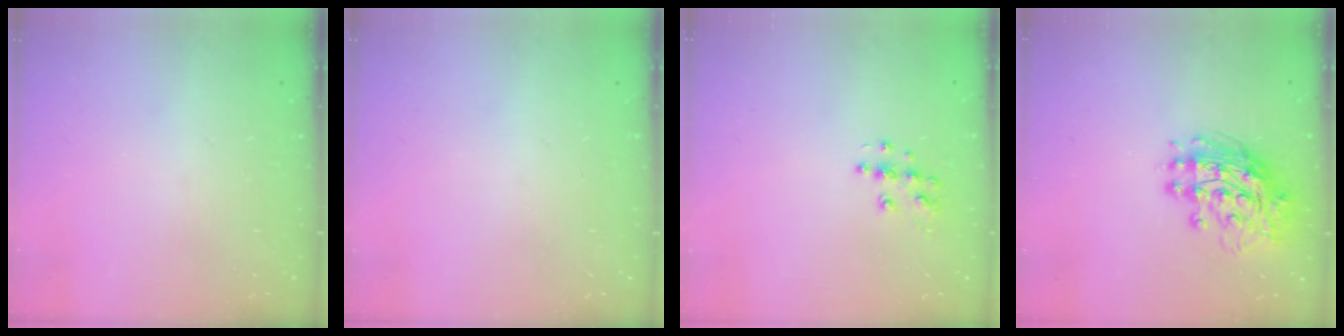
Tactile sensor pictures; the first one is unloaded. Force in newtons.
{"total": 0.0}
{"total": 6.7, "press": 6.7, "slide": 0.3}
{"total": 12.2, "press": 12.1, "slide": 1.3}